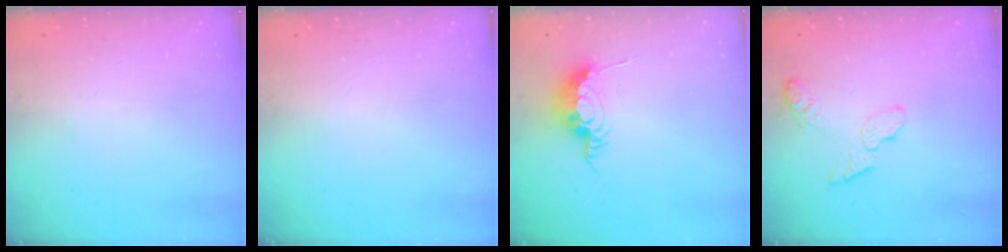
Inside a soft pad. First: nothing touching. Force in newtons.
{"total": 0.0}
{"total": 16.8, "press": 12.3, "slide": 11.4}
{"total": 7.3, "press": 7.3, "slide": 0.3}